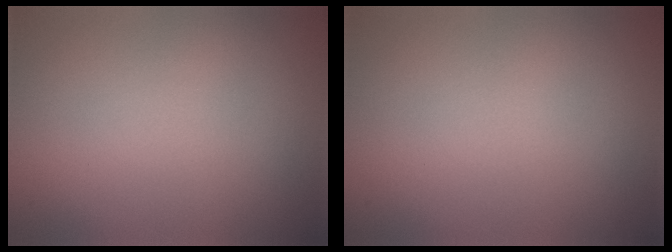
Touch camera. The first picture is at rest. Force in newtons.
{"total": 0.0}